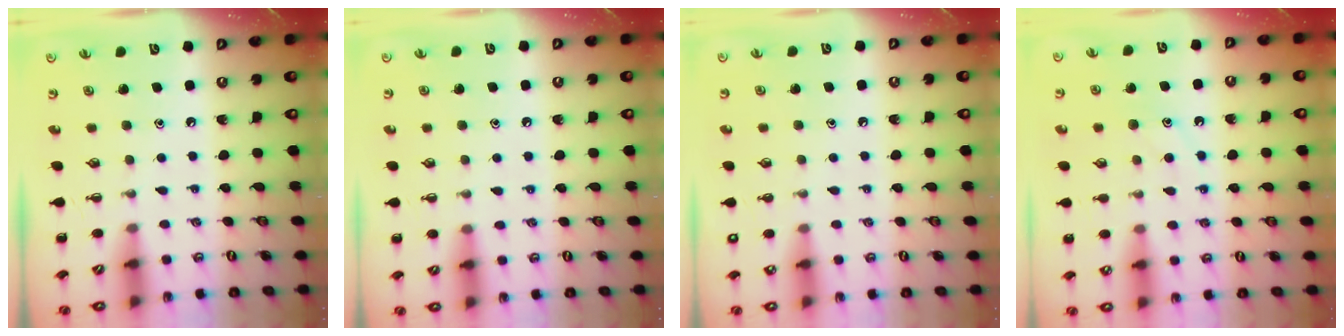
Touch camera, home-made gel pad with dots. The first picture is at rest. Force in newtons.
{"total": 7.4, "press": 6.9, "slide": 2.6}
{"total": 3.7, "press": 2.5, "slide": 2.7}
{"total": 9.3, "press": 9.3, "slide": 1.0}